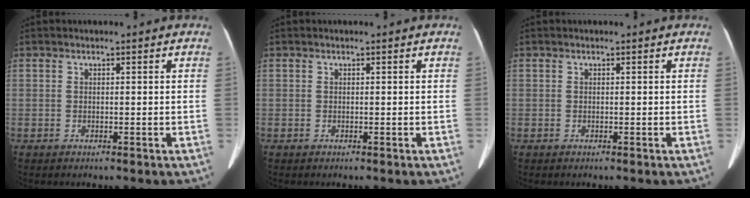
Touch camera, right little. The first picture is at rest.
{"total": 0.0}
{"total": 0.0}